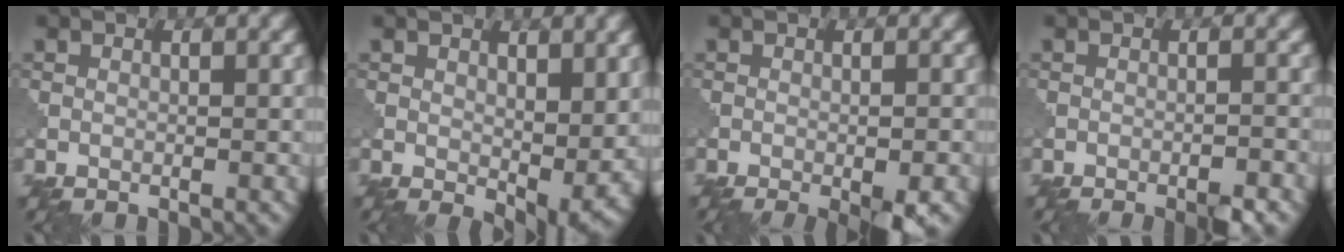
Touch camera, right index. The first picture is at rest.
{"total": 5.3, "force": [0.6, 3.0, 4.3], "torque": [-0.072, -0.021, 0.019]}
{"total": 4.6, "force": [-2.5, 0.8, 3.8], "torque": [-0.049, -0.005, -0.032]}
{"total": 3.0, "force": [-2.0, 0.5, 2.1], "torque": [-0.031, 0.007, -0.034]}